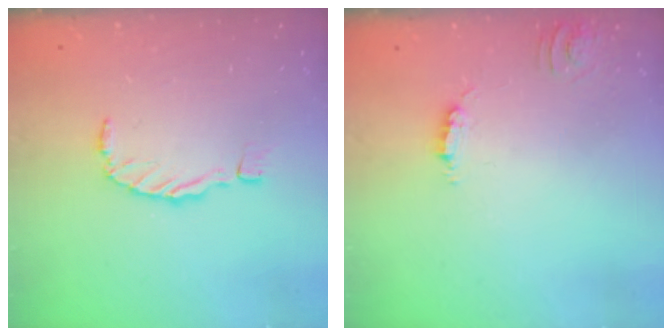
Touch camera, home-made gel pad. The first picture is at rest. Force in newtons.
{"total": 2.5, "press": 2.5, "slide": 0.1}